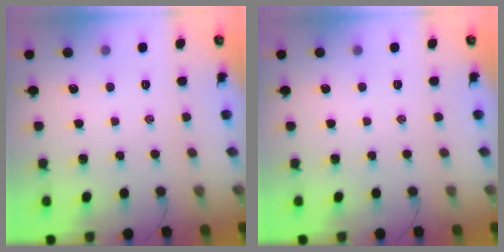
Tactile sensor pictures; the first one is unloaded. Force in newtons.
{"total": 0.0}